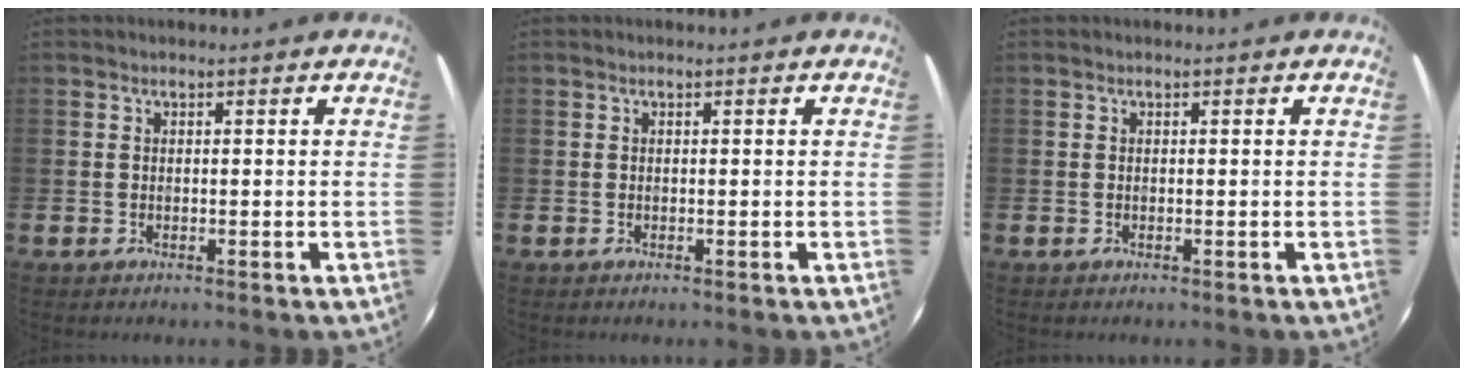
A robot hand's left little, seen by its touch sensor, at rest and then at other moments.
{"total": 0.0}
{"total": 0.0}